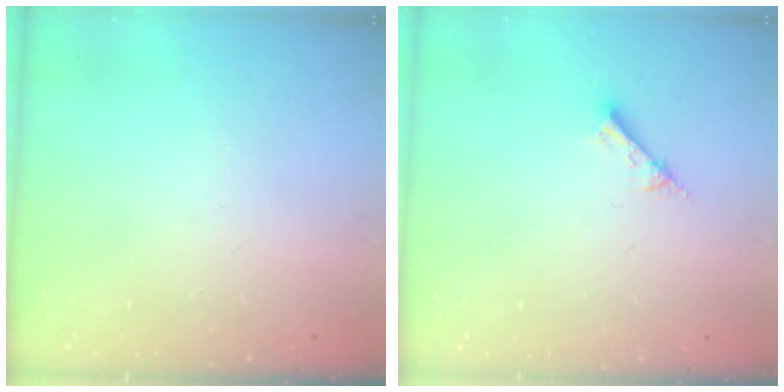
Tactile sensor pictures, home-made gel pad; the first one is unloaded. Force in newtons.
{"total": 3.7, "press": 3.7, "slide": 0.3}